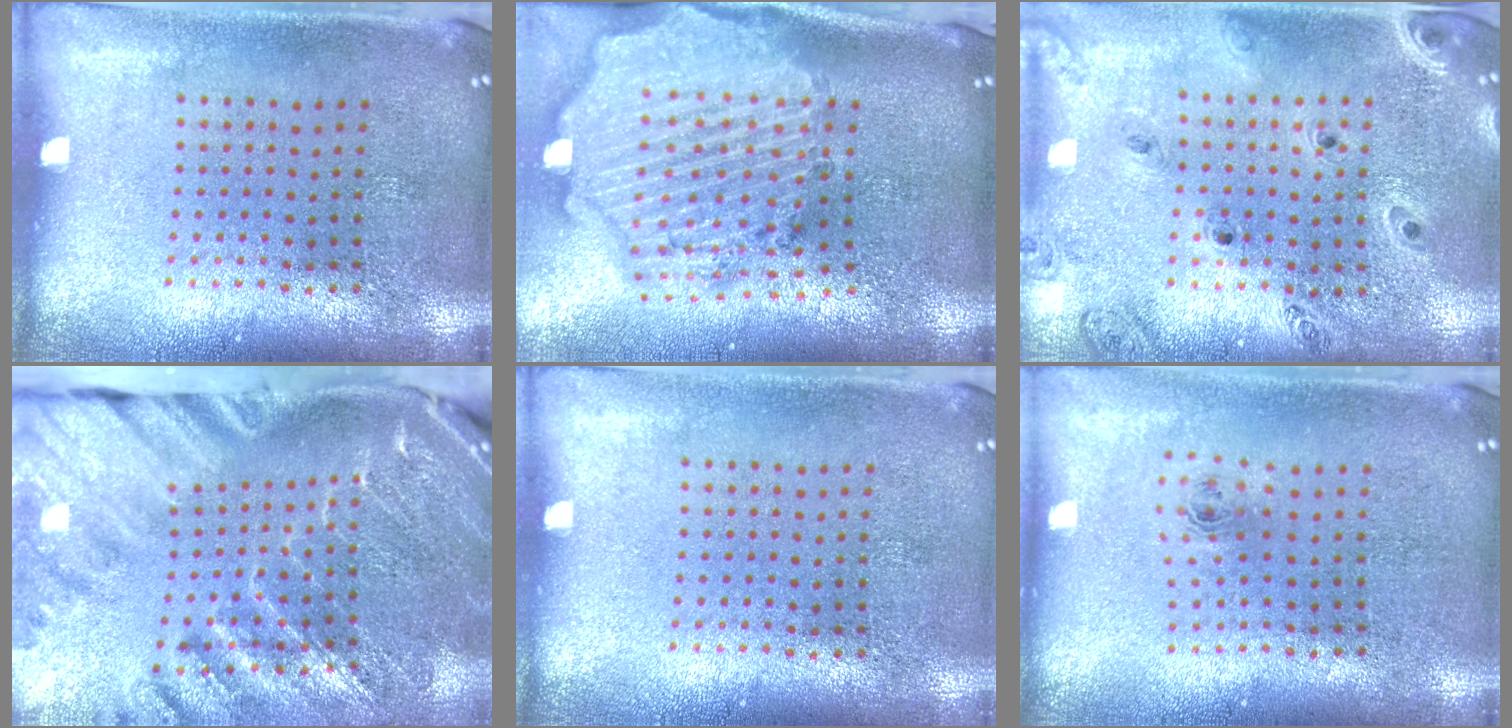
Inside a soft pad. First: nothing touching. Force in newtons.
{"total": 4.0, "press": 3.3, "slide": 2.3}
{"total": 0.9, "press": 0.9, "slide": 0.1}
{"total": 3.3, "press": 3.1, "slide": 0.9}
{"total": 0.0}
{"total": 0.8, "press": 0.3, "slide": 0.7}